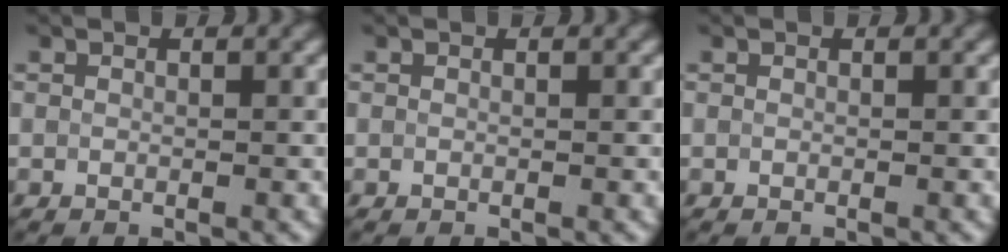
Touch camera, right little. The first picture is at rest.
{"total": 0.0}
{"total": 0.0}